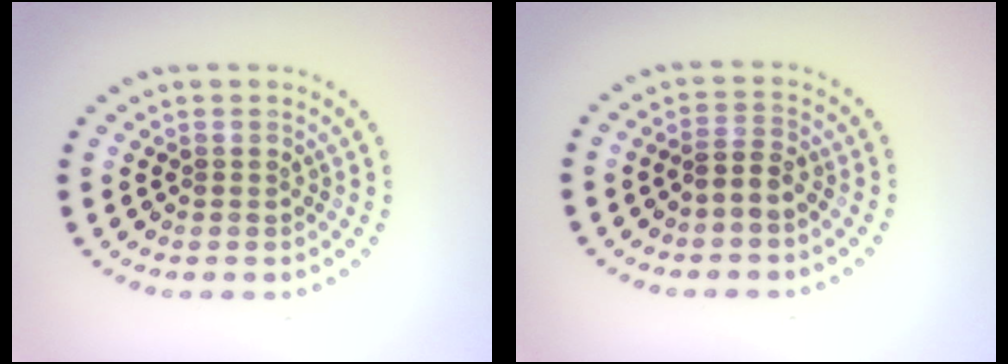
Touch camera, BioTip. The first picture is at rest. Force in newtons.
{"total": 1.9, "press": 1.7, "slide": 0.9}